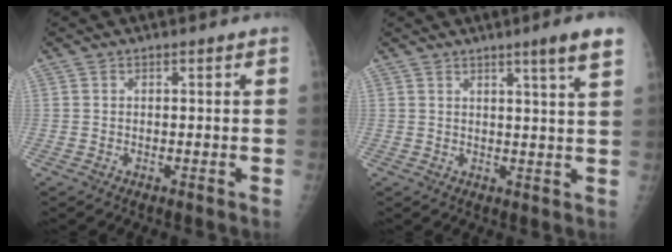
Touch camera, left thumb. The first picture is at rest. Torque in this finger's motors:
{"motor_torque": [0.71, -0.49, 0.44, -0.43, 0.14]}